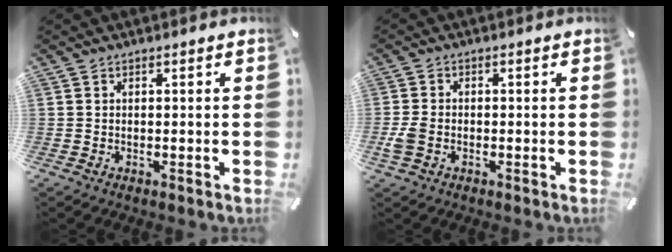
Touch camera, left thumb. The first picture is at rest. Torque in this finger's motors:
{"motor_torque": [0.35, 0.21, 0.41, 0.24, 0.16]}